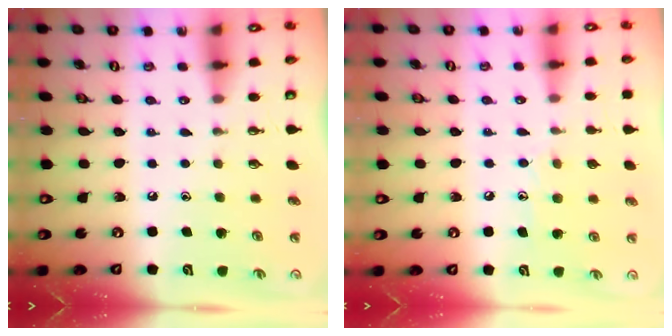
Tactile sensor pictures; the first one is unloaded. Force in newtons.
{"total": 6.6, "press": 6.6, "slide": 0.5}